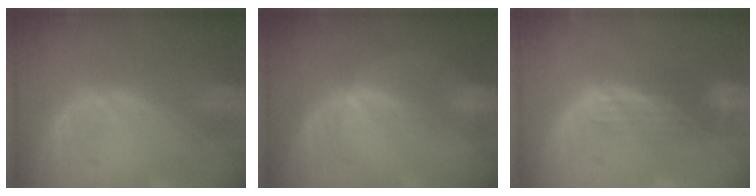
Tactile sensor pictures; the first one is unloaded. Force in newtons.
{"total": 1.2, "press": 0.7, "slide": 0.9}
{"total": 3.9, "press": 3.2, "slide": 2.3}